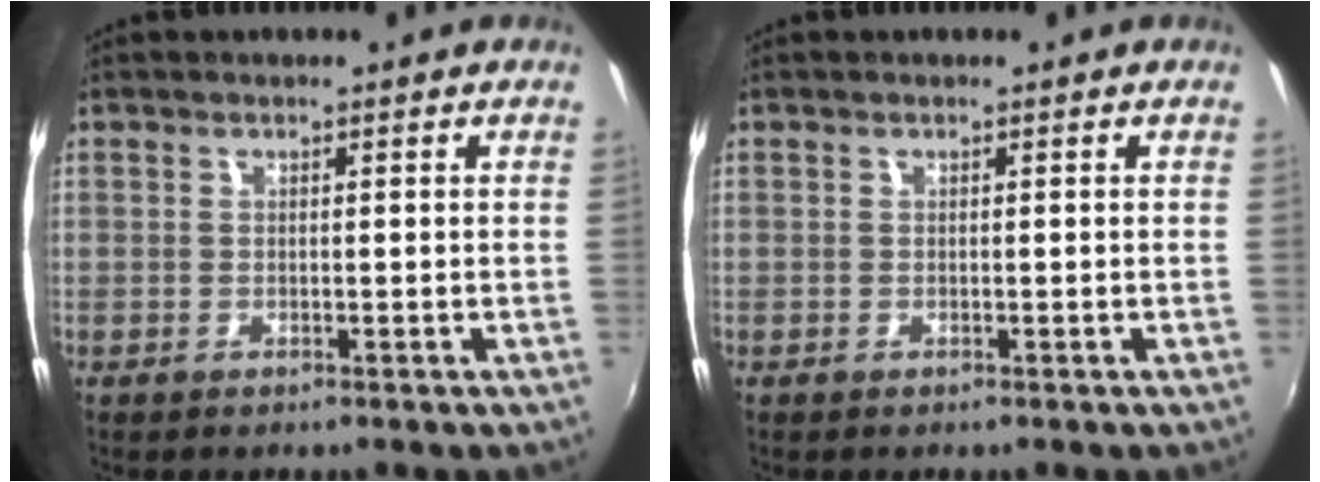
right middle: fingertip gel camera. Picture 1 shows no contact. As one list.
[{"total": 0.0}]